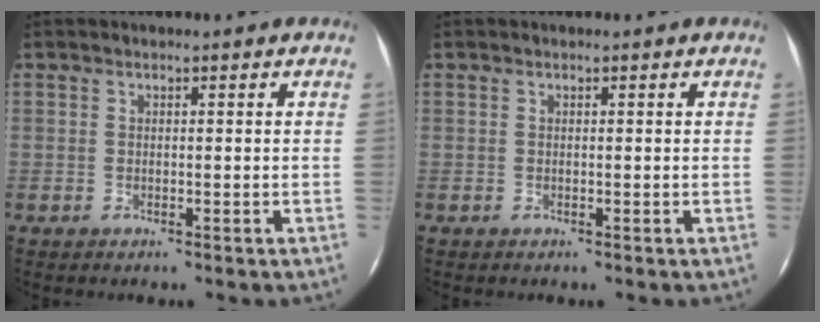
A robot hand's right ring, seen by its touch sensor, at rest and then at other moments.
{"total": 0.0}